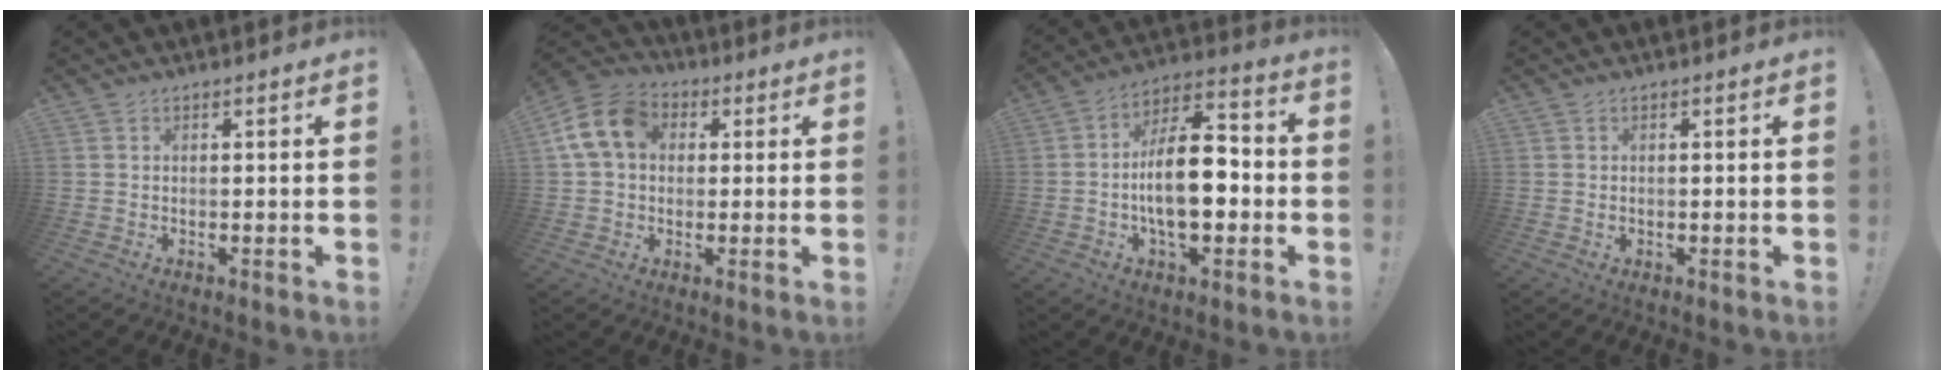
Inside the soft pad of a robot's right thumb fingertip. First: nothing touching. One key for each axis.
{"total": 13.5, "fx": 3.3, "fy": 10.2, "fz": 8.1, "tx": -0.148, "ty": 0.009, "tz": 0.069}
{"total": 17.6, "fx": -3.3, "fy": 8.4, "fz": 15.1, "tx": -0.259, "ty": 0.016, "tz": -0.058}
{"total": 0.0}